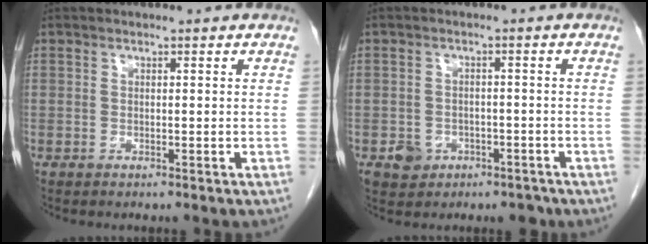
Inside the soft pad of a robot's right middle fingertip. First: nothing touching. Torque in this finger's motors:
{"motor_torque": [0.83, -0.42, 0.02, 0.01]}